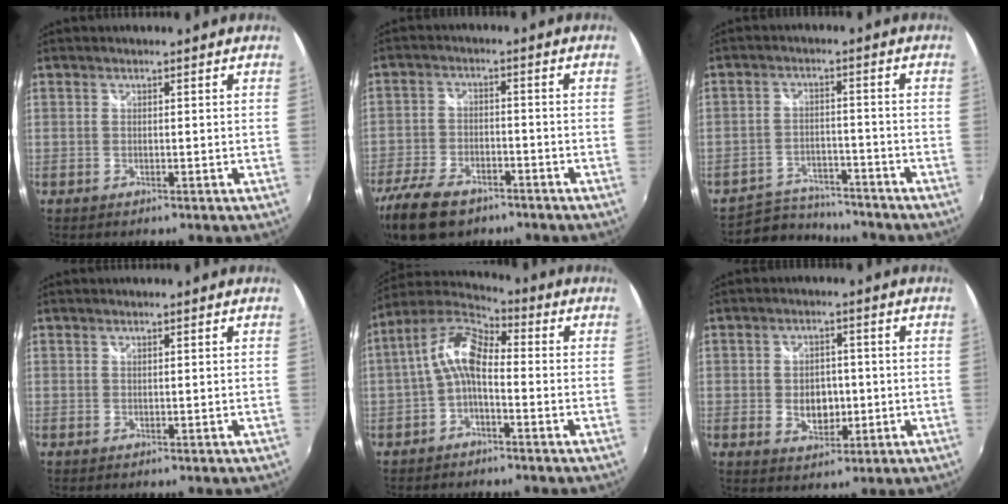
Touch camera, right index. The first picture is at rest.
{"total": 13.5, "force": [-9.2, 6.7, 7.2], "torque": [-0.186, -0.023, -0.166]}
{"total": 9.5, "force": [-8.8, 3.2, 1.7], "torque": [-0.060, 0.011, -0.129]}
{"total": 0.0}
{"total": 8.7, "force": [-1.3, 4.1, 7.6], "torque": [-0.164, 0.024, -0.030]}
{"total": 6.1, "force": [-0.8, 4.3, 4.2], "torque": [-0.075, 0.003, -0.007]}